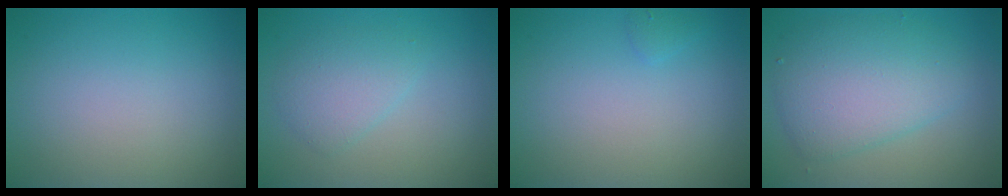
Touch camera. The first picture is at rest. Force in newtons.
{"total": 2.6, "press": 2.6, "slide": 0.2}
{"total": 0.6, "press": 0.6, "slide": 0.1}
{"total": 5.8, "press": 5.8, "slide": 0.0}